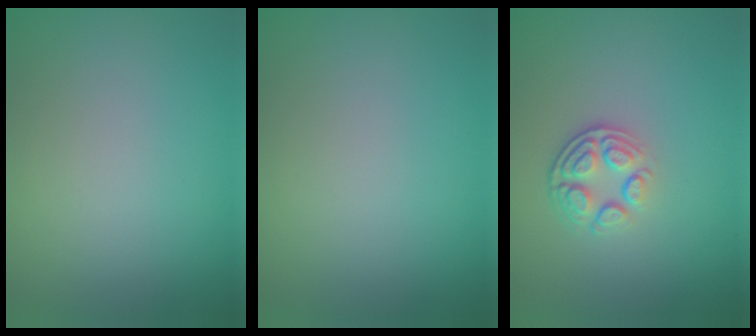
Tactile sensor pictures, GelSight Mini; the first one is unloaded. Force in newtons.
{"total": 0.0}
{"total": 4.0, "press": 2.8, "slide": 2.8}